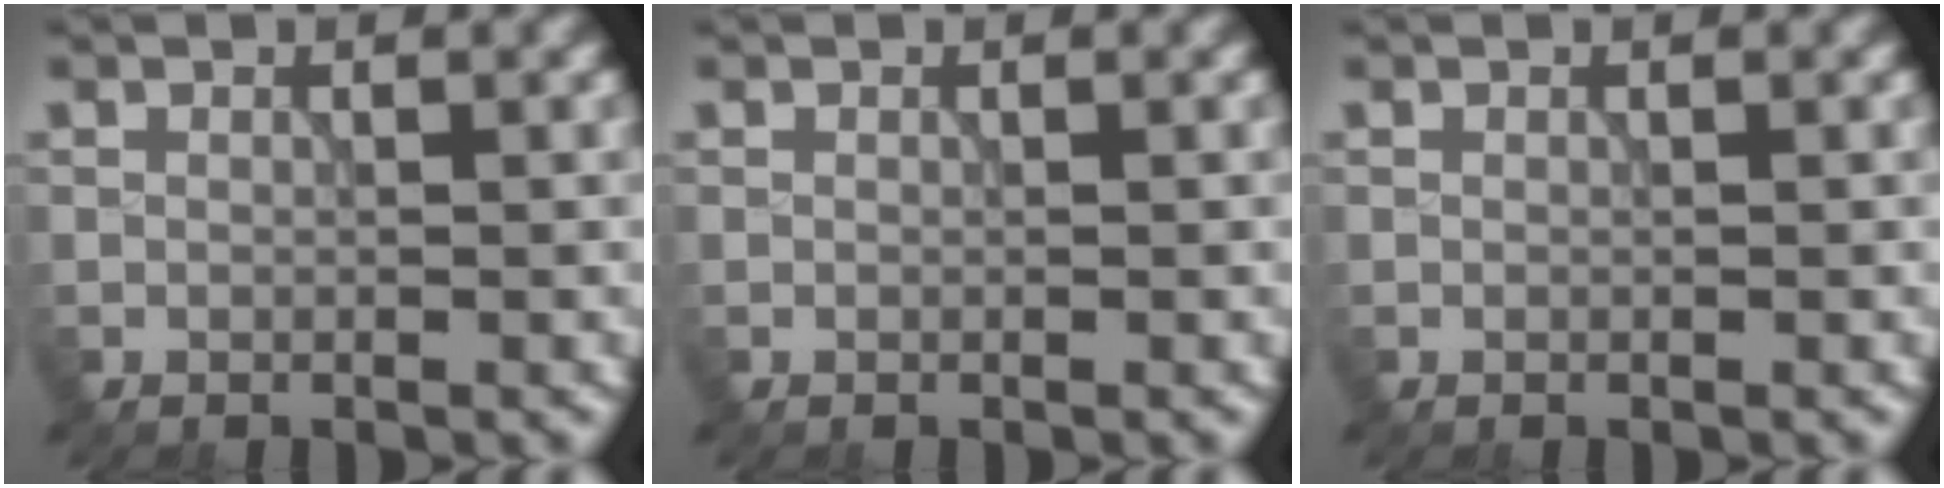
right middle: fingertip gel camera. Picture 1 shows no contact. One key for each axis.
{"total": 0.0}
{"total": 0.0}